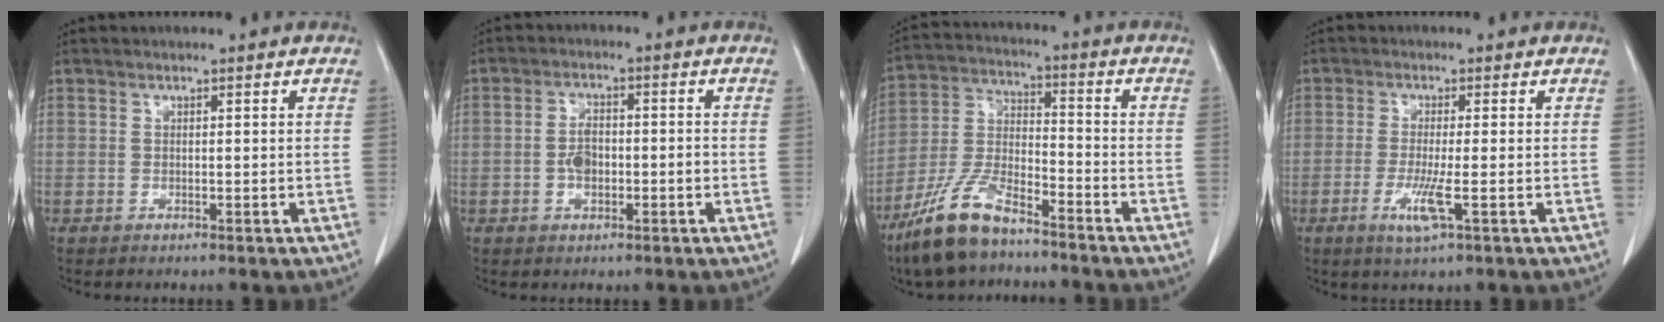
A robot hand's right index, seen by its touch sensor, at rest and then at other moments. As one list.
[{"total": 4.2, "force": [-1.0, 2.1, 3.5], "torque": [-0.076, 0.009, -0.017]}, {"total": 11.5, "force": [-8.5, 3.3, 6.9], "torque": [-0.151, -0.007, -0.166]}, {"total": 4.8, "force": [-1.7, 0.0, 4.5], "torque": [-0.094, -0.014, -0.033]}]